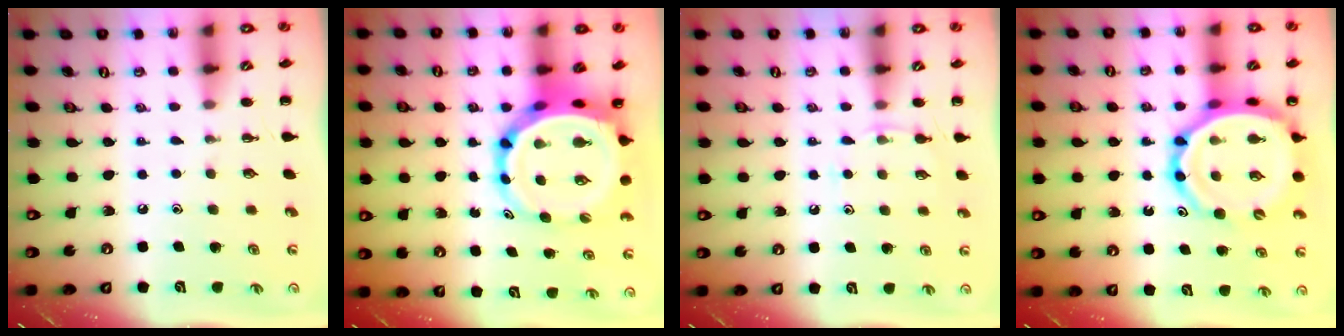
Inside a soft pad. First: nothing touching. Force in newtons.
{"total": 10.4, "press": 9.9, "slide": 3.2}
{"total": 5.8, "press": 5.5, "slide": 1.9}
{"total": 15.3, "press": 14.8, "slide": 4.2}